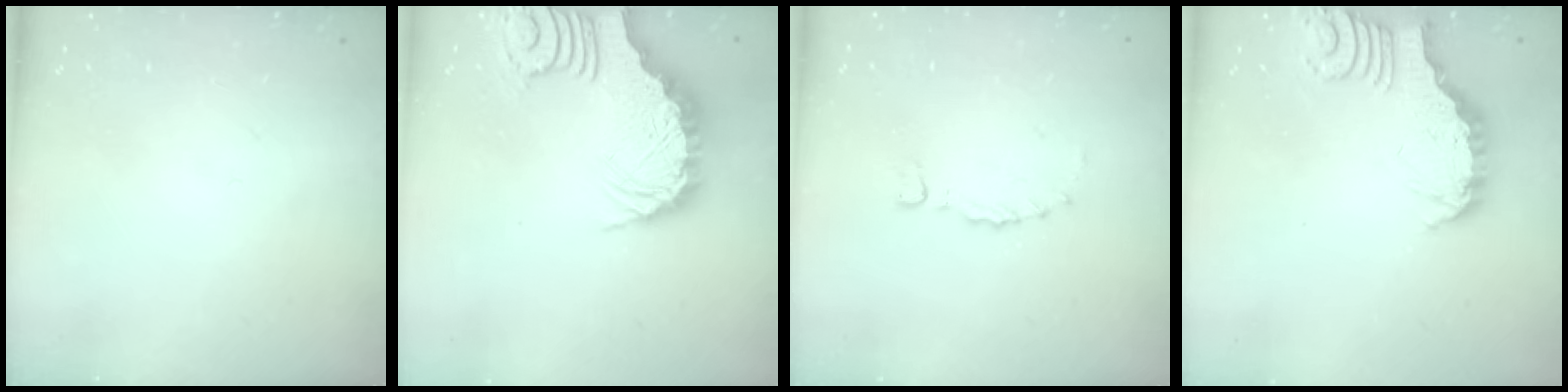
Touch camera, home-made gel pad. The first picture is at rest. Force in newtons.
{"total": 3.8, "press": 3.7, "slide": 0.7}
{"total": 0.0}
{"total": 3.9, "press": 3.9, "slide": 0.2}